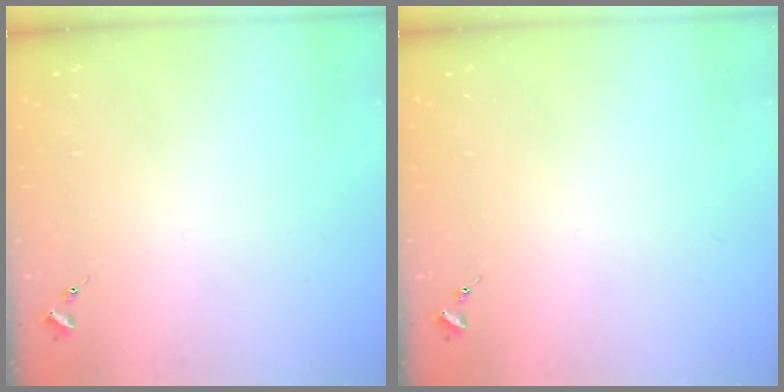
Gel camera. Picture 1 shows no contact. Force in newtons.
{"total": 0.0}